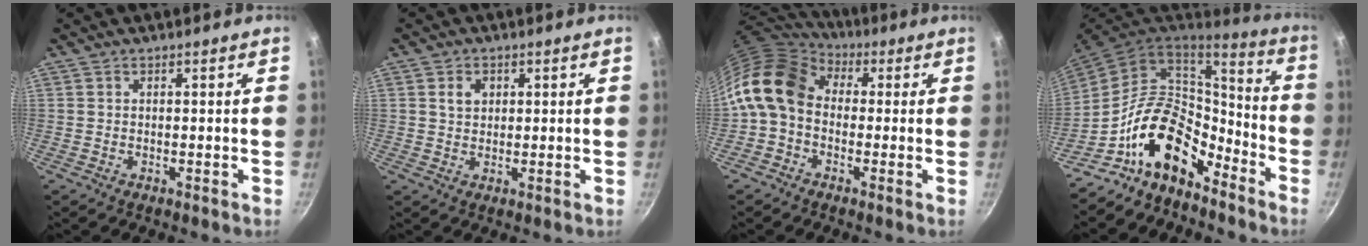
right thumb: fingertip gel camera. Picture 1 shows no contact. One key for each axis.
{"total": 3.0, "fx": 0.9, "fy": 2.3, "fz": 1.6, "tx": -0.013, "ty": 0.000, "tz": 0.016}
{"total": 13.2, "fx": 0.4, "fy": 10.0, "fz": 8.6, "tx": -0.149, "ty": 0.033, "tz": -0.017}
{"total": 18.1, "fx": -9.8, "fy": 10.6, "fz": 10.9, "tx": -0.155, "ty": 0.085, "tz": -0.183}